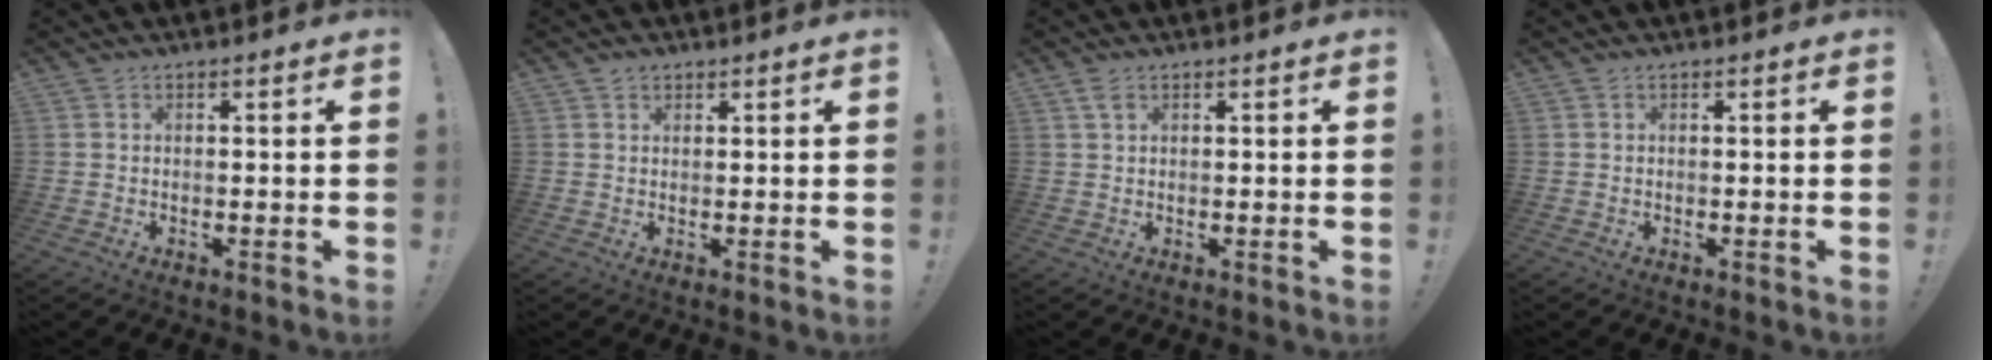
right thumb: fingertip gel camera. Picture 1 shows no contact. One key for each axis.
{"total": 1.5, "fx": 1.2, "fy": 0.8, "fz": 0.4, "tx": -0.002, "ty": -0.004, "tz": 0.022}
{"total": 1.9, "fx": 1.2, "fy": 0.8, "fz": 1.2, "tx": -0.024, "ty": -0.001, "tz": 0.022}
{"total": 0.0}